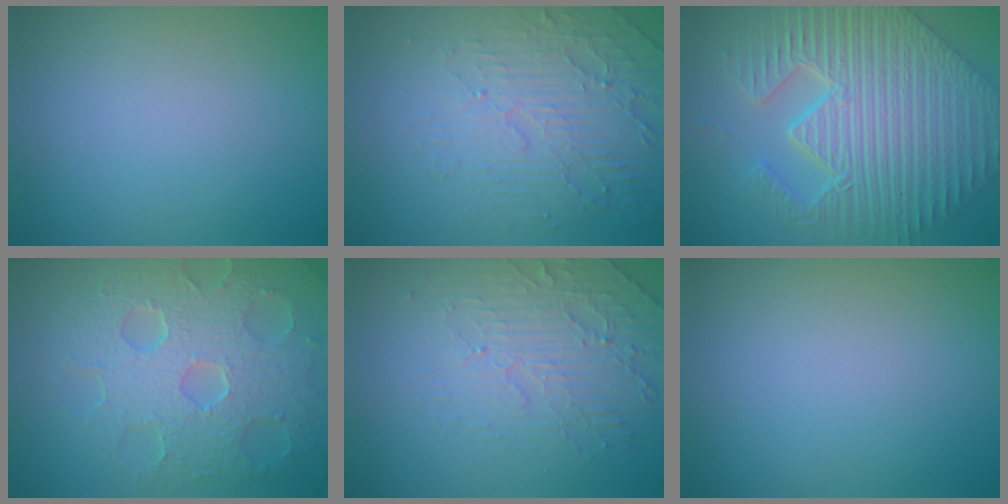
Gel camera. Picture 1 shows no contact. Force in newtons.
{"total": 5.1, "press": 3.5, "slide": 3.7}
{"total": 9.5, "press": 7.4, "slide": 6.0}
{"total": 8.7, "press": 6.1, "slide": 6.1}
{"total": 4.5, "press": 3.3, "slide": 3.1}
{"total": 0.0}